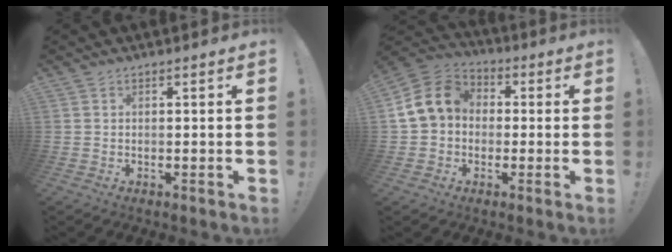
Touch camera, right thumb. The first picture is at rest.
{"total": 12.9, "force": [1.6, 10.5, 7.4], "torque": [-0.142, 0.020, 0.036]}